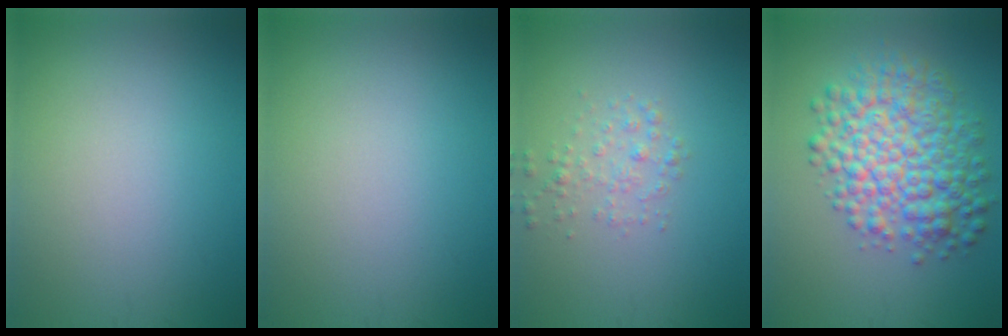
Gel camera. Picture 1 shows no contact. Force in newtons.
{"total": 0.0}
{"total": 1.7, "press": 1.7, "slide": 0.1}
{"total": 7.7, "press": 7.7, "slide": 0.1}